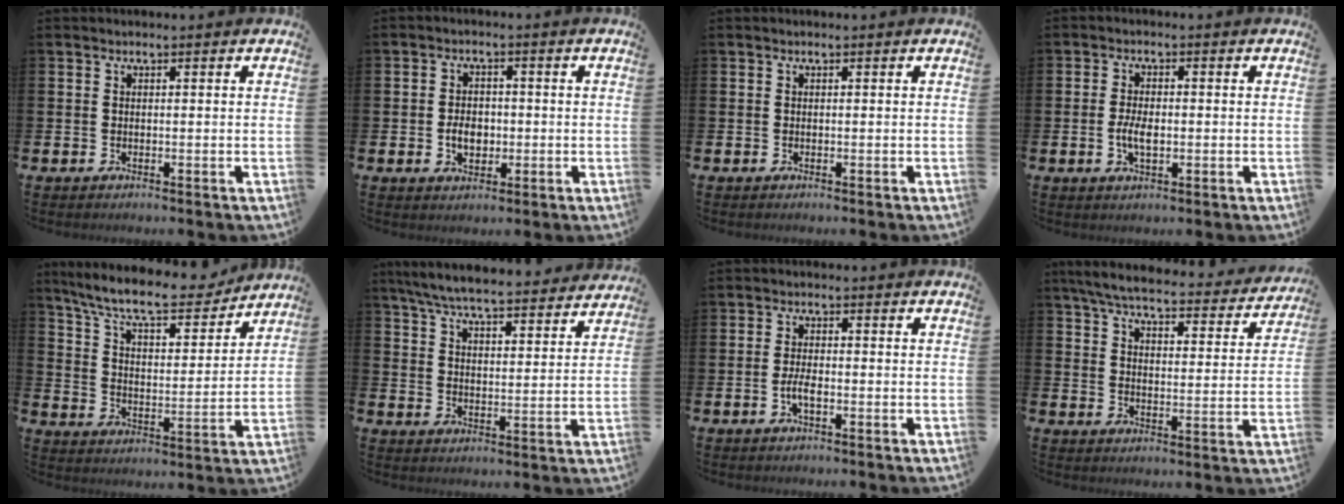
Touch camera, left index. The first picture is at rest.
{"total": 3.7, "force": [-0.7, 2.7, 2.4], "torque": [-0.030, -0.002, -0.018]}
{"total": 0.0}
{"total": 3.5, "force": [-0.5, 1.7, 3.0], "torque": [-0.051, -0.004, -0.014]}
{"total": 9.9, "force": [8.9, 1.9, 3.8], "torque": [-0.097, -0.060, 0.150]}
{"total": 7.3, "force": [6.9, 0.8, 2.1], "torque": [-0.061, -0.046, 0.121]}
{"total": 2.5, "force": [-0.8, 0.9, 2.2], "torque": [-0.036, 0.001, -0.016]}
{"total": 6.3, "force": [5.7, 1.1, 2.5], "torque": [-0.067, -0.038, 0.095]}